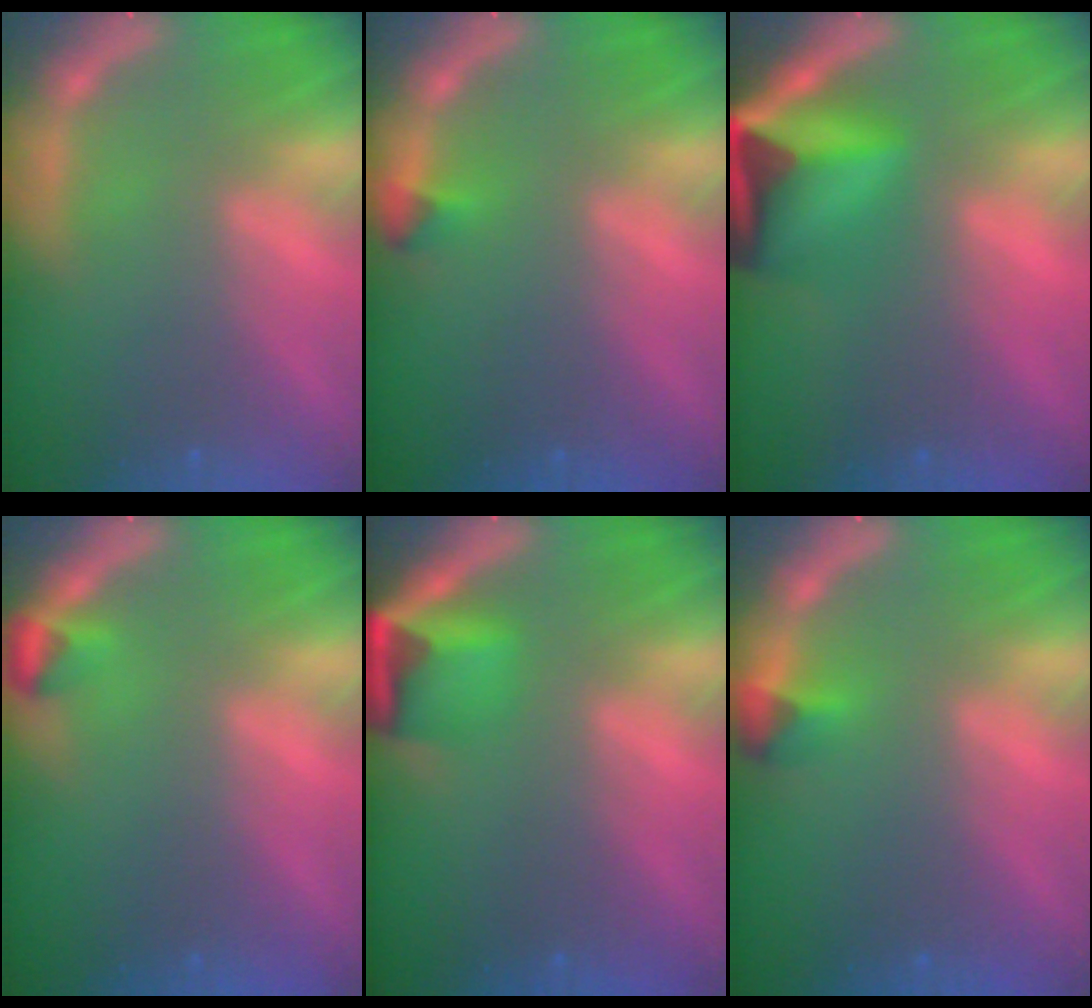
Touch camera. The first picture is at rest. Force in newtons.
{"total": 0.9}
{"total": 10.0}
{"total": 1.5}
{"total": 4.9}
{"total": 1.4}